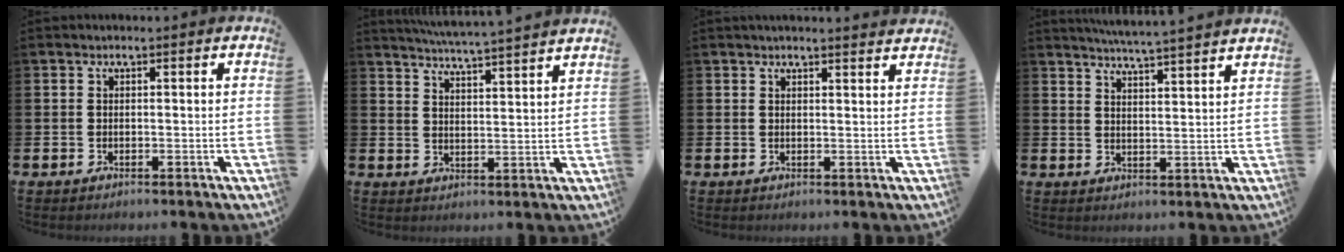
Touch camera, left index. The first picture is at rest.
{"total": 5.4, "force": [5.3, -0.8, 0.9], "torque": [-0.039, -0.034, 0.093]}
{"total": 1.9, "force": [1.9, -0.1, 0.2], "torque": [0.006, -0.013, 0.032]}
{"total": 5.2, "force": [5.1, -1.0, 0.7], "torque": [-0.024, -0.034, 0.088]}